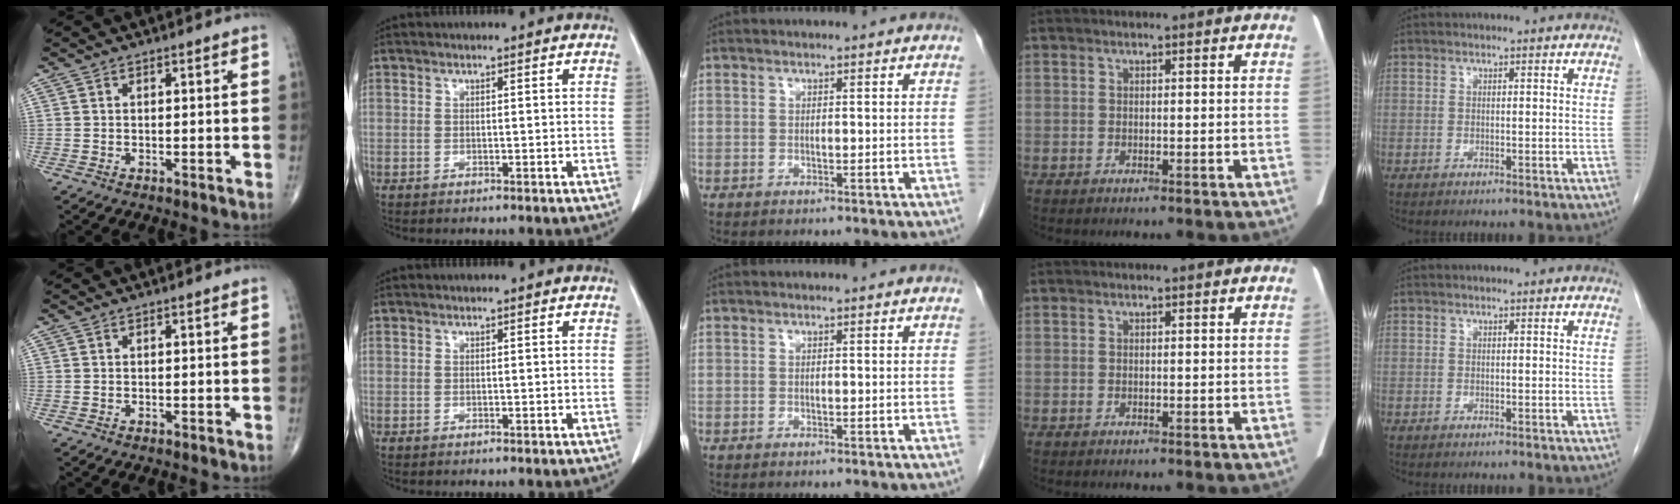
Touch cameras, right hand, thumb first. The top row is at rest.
{}